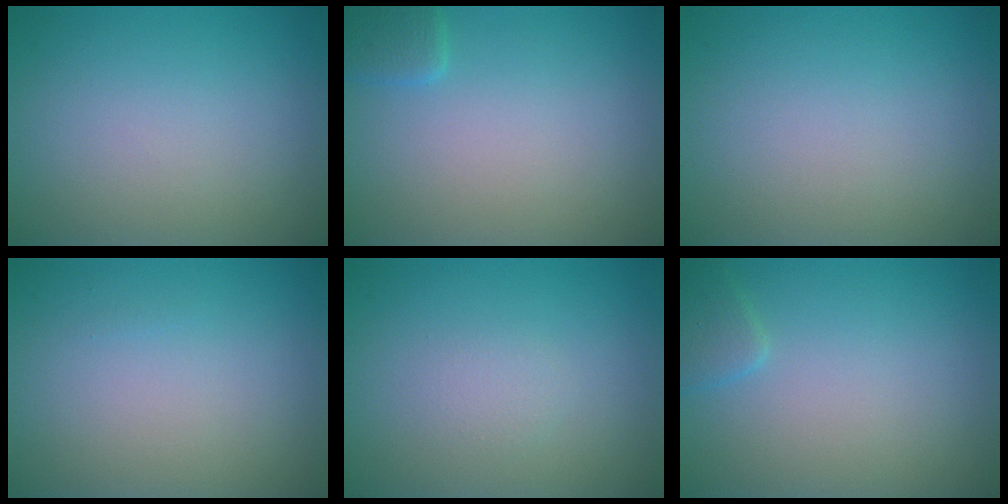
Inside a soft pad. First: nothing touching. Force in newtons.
{"total": 1.5, "press": 1.5, "slide": 0.1}
{"total": 0.0}
{"total": 0.0}
{"total": 1.1, "press": 1.1, "slide": 0.0}
{"total": 1.4, "press": 1.4, "slide": 0.1}